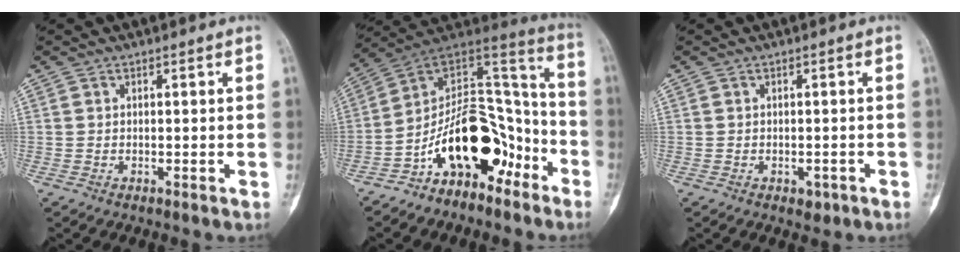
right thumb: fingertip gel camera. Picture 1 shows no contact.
{"total": 19.6, "force": [-9.6, 10.9, 13.1], "torque": [-0.159, 0.118, -0.162]}
{"total": 1.7, "force": [-0.8, 1.1, 1.0], "torque": [-0.006, 0.004, -0.007]}